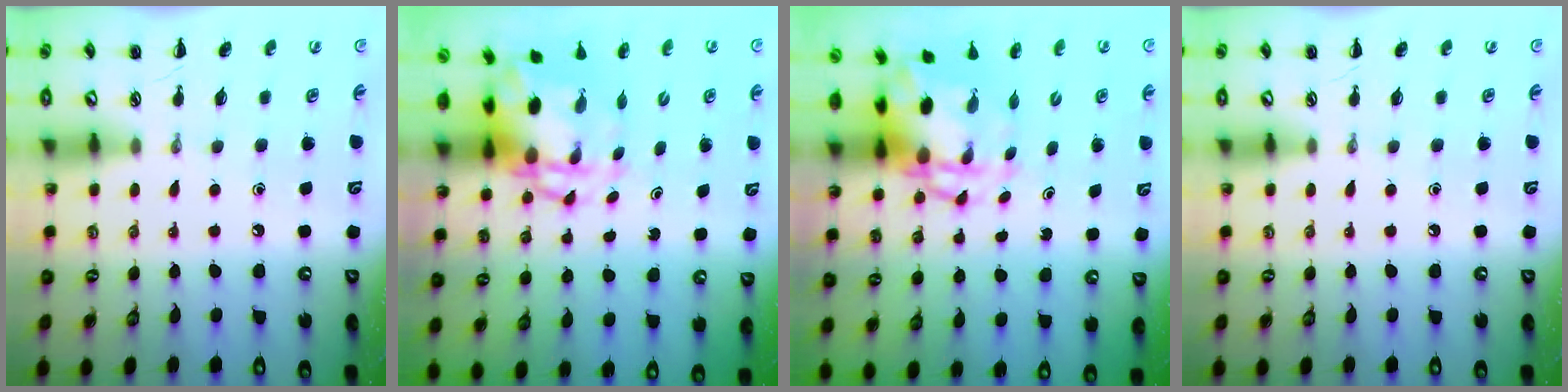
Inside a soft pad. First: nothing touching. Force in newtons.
{"total": 7.6, "press": 7.4, "slide": 1.3}
{"total": 7.6, "press": 7.4, "slide": 1.3}
{"total": 0.0}